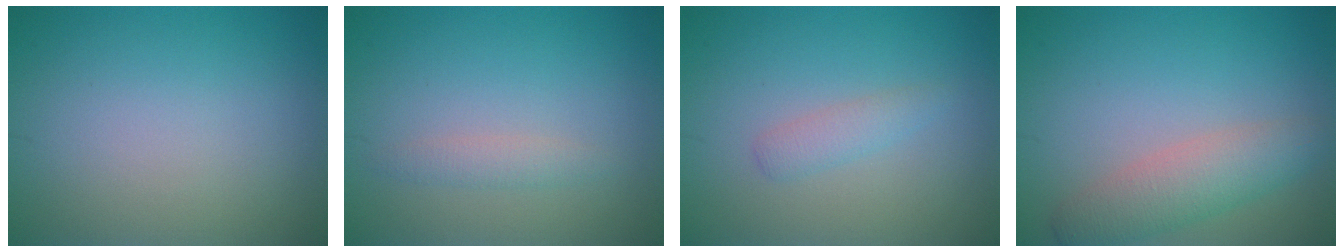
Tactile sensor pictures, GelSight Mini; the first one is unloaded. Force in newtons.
{"total": 1.2, "press": 1.2, "slide": 0.1}
{"total": 1.4, "press": 1.4, "slide": 0.0}
{"total": 3.8, "press": 3.8, "slide": 0.1}